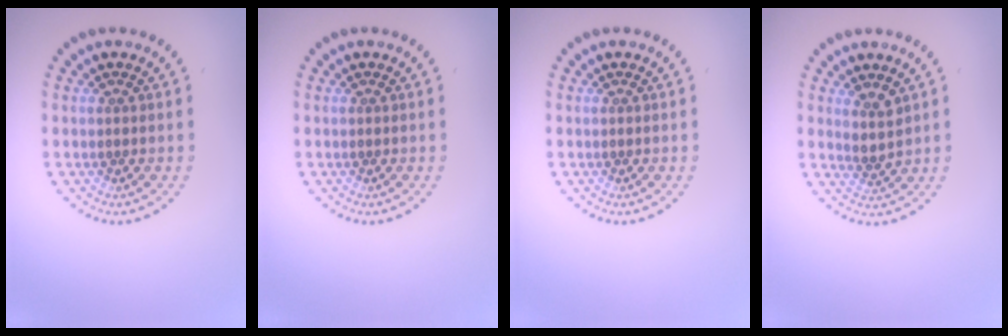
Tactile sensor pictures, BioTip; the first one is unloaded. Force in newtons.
{"total": 0.0}
{"total": 0.0}
{"total": 2.0, "press": 1.5, "slide": 1.3}